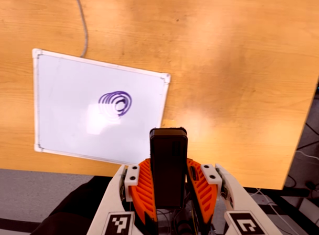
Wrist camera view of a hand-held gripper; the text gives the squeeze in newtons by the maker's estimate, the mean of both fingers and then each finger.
{"total": 4.6, "left": 3.3, "right": 5.9}